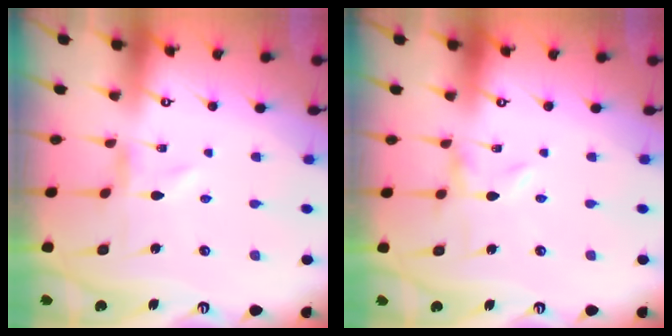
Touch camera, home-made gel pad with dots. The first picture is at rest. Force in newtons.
{"total": 0.0}